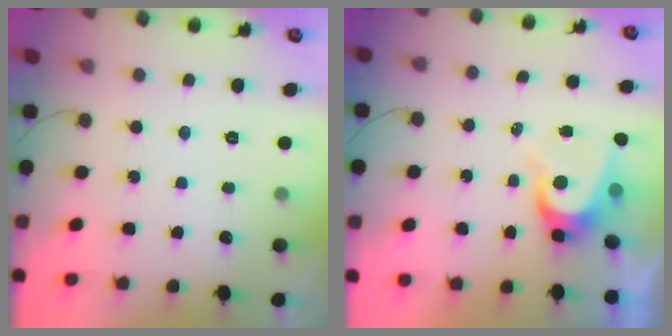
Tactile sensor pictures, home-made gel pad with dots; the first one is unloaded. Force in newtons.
{"total": 7.0, "press": 7.0, "slide": 0.9}